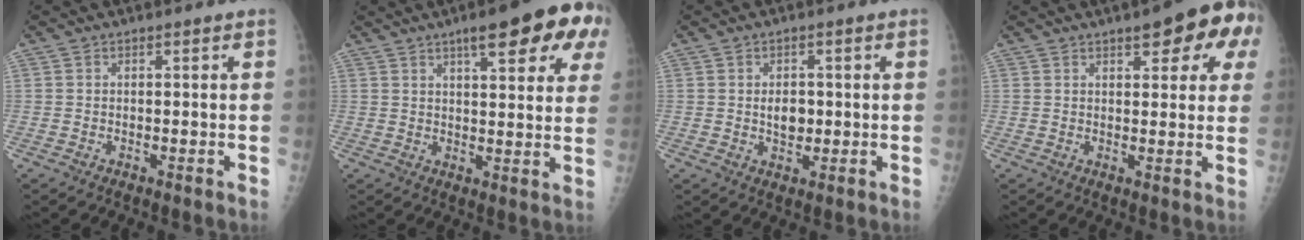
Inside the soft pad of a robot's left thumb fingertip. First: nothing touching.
{"total": 15.6, "force": [7.9, 4.1, 12.9], "torque": [-0.147, -0.012, 0.096]}
{"total": 3.7, "force": [0.1, 2.6, 2.6], "torque": [-0.026, 0.000, 0.006]}
{"total": 12.7, "force": [5.7, 4.6, 10.4], "torque": [-0.095, -0.004, 0.060]}